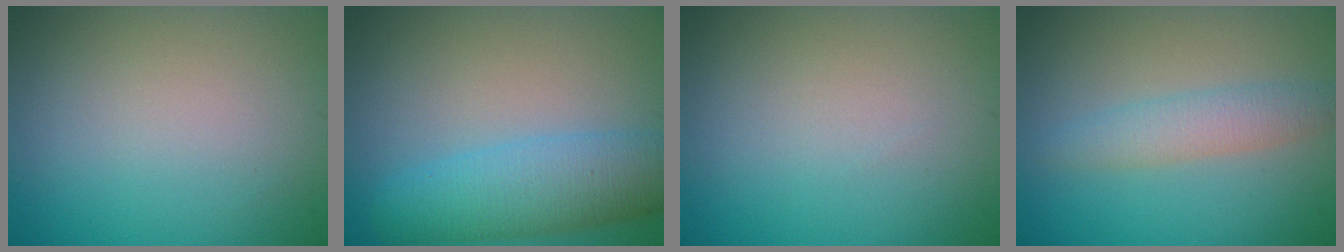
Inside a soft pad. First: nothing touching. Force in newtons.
{"total": 6.3, "press": 6.3, "slide": 0.4}
{"total": 0.0}
{"total": 2.7, "press": 2.7, "slide": 0.0}